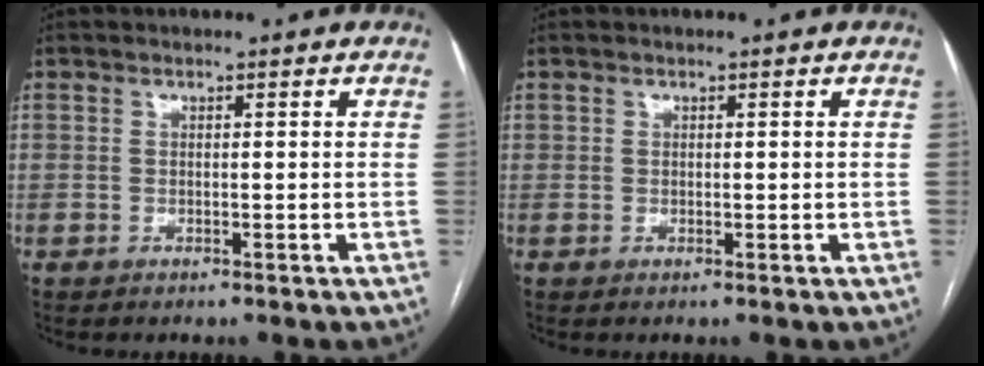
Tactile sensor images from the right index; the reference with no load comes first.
{"total": 0.7, "force": [0.3, 0.6, 0.3], "torque": [0.002, 0.000, 0.002]}